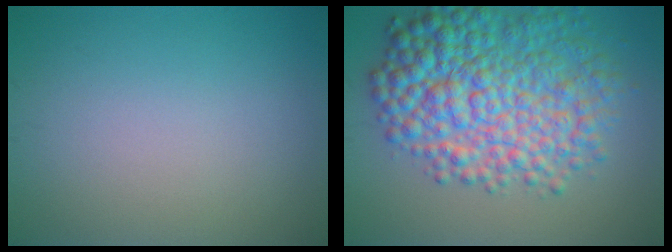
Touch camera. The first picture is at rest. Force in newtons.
{"total": 9.9, "press": 9.9, "slide": 0.1}